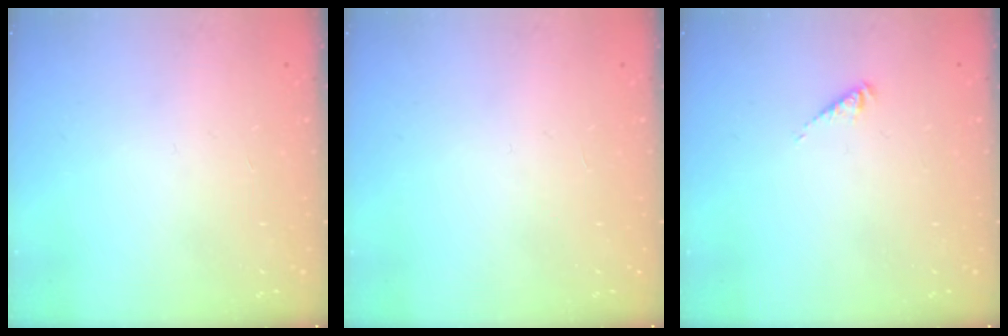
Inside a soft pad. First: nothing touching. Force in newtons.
{"total": 0.0}
{"total": 2.0, "press": 2.0, "slide": 0.5}